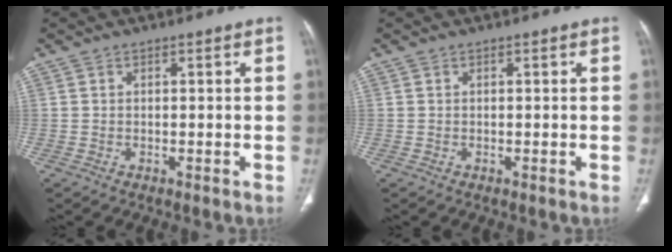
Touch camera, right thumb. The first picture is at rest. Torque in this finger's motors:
{"motor_torque": [0.05, 0.17, -0.25, -0.13, 0.04]}